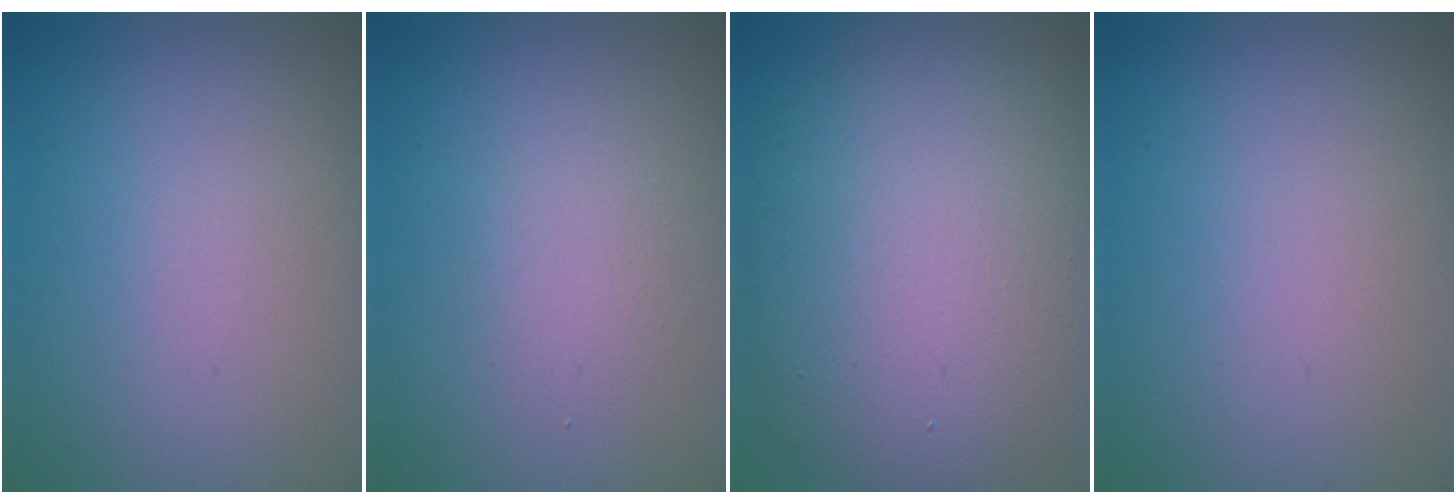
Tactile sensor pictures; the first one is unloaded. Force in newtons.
{"total": 1.9, "press": 1.9, "slide": 0.1}
{"total": 12.7, "press": 12.6, "slide": 0.8}
{"total": 0.0}